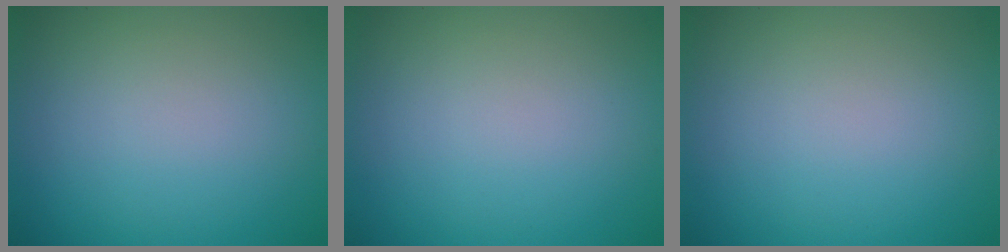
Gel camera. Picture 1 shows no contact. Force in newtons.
{"total": 0.0}
{"total": 0.0}